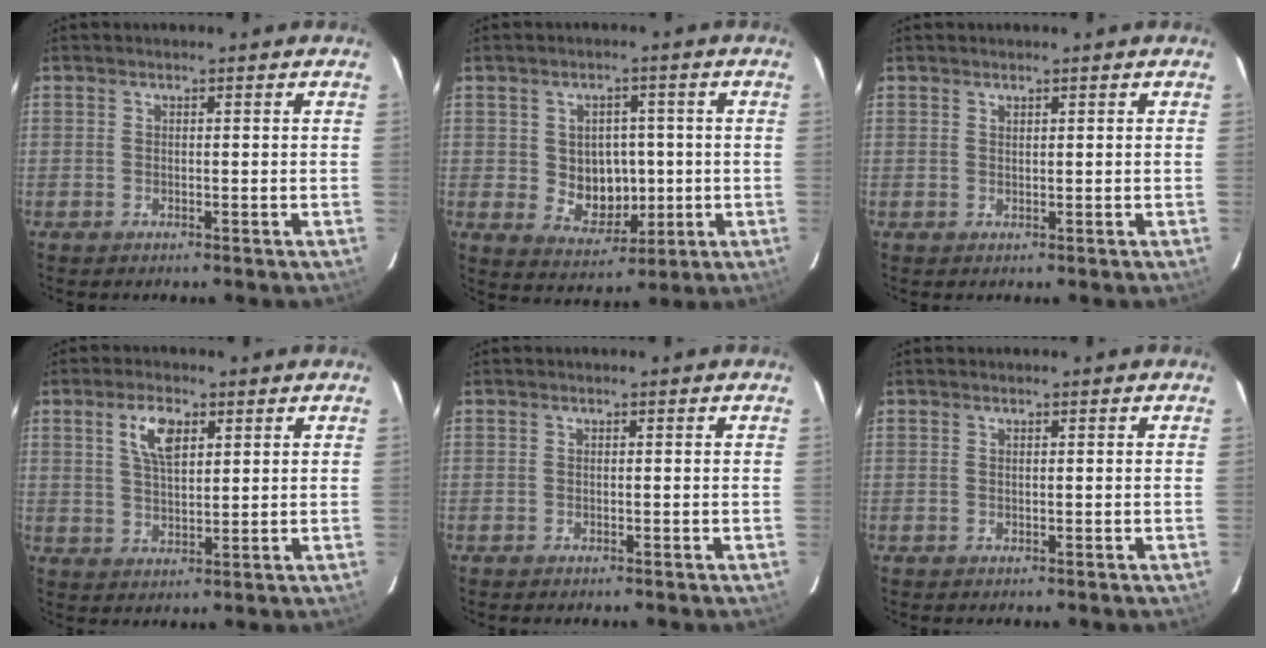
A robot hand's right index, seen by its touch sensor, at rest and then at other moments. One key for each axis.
{"total": 7.7, "fx": -0.2, "fy": 6.6, "fz": 4.0, "tx": -0.077, "ty": 0.002, "tz": 0.017}
{"total": 0.5, "fx": 0.5, "fy": 0.2, "fz": 0.1, "tx": -0.001, "ty": 0.001, "tz": 0.009}
{"total": 6.3, "fx": 2.8, "fy": 2.9, "fz": 4.8, "tx": -0.087, "ty": 0.009, "tz": 0.055}
{"total": 0.0}
{"total": 0.0}